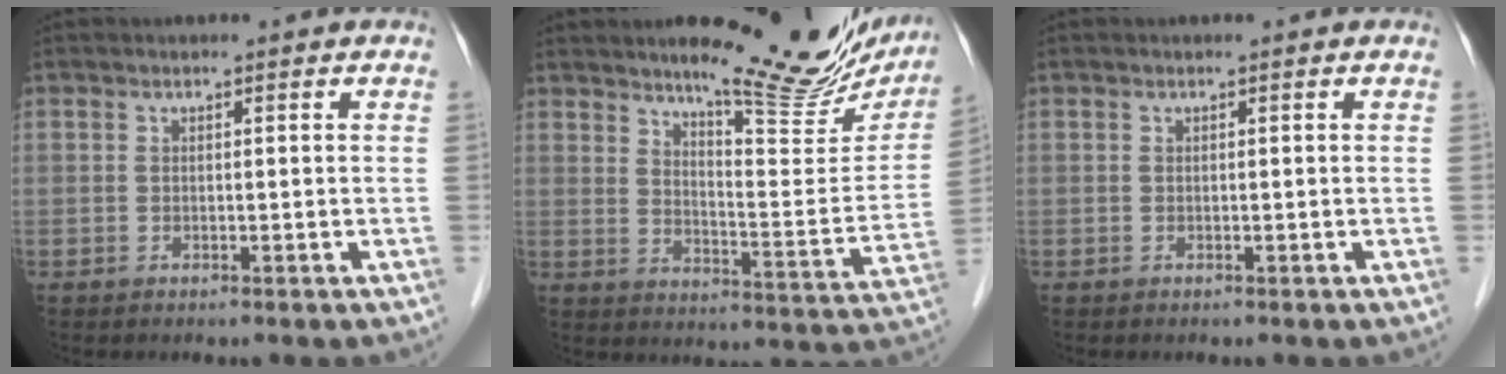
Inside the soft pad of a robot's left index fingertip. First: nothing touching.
{"total": 18.0, "force": [14.8, 3.7, 9.4], "torque": [-0.115, -0.039, 0.189]}
{"total": 0.0}